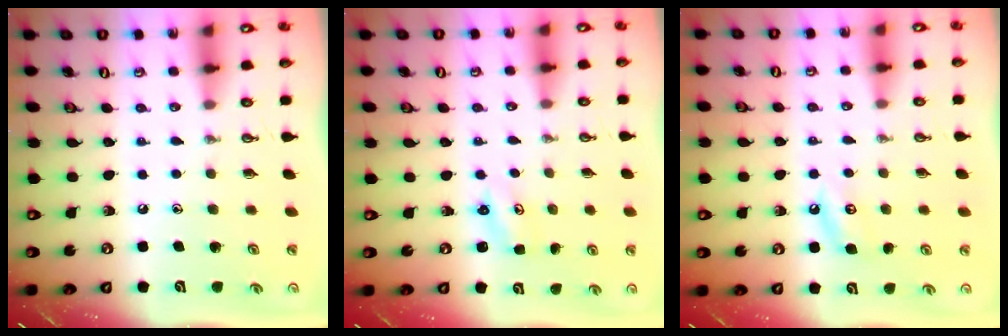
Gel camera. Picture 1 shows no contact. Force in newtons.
{"total": 2.3, "press": 2.3, "slide": 0.2}
{"total": 4.4, "press": 4.3, "slide": 0.9}